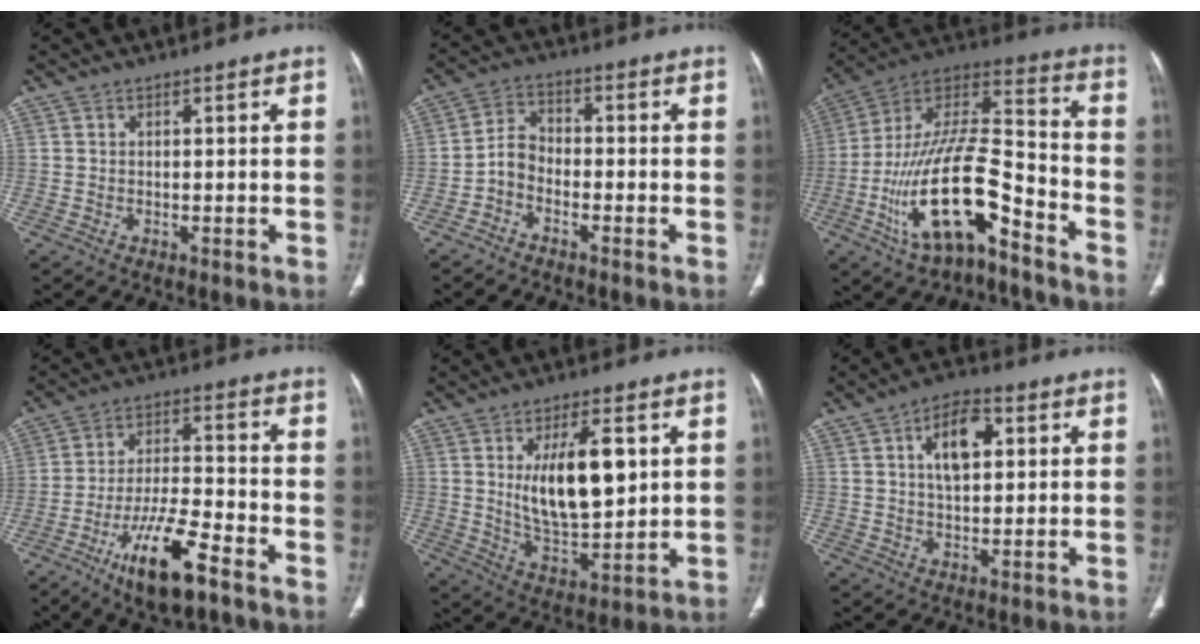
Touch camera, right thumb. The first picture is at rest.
{"total": 4.4, "force": [-2.3, 2.9, 2.4], "torque": [-0.038, 0.025, -0.056]}
{"total": 20.9, "force": [-10.4, 8.0, 16.2], "torque": [-0.290, 0.081, -0.184]}
{"total": 13.8, "force": [-8.2, 3.9, 10.4], "torque": [-0.186, 0.041, -0.142]}
{"total": 14.7, "force": [3.3, 6.3, 12.8], "torque": [-0.196, -0.027, 0.065]}
{"total": 9.1, "force": [2.7, 4.8, 7.2], "torque": [-0.102, 0.004, 0.041]}